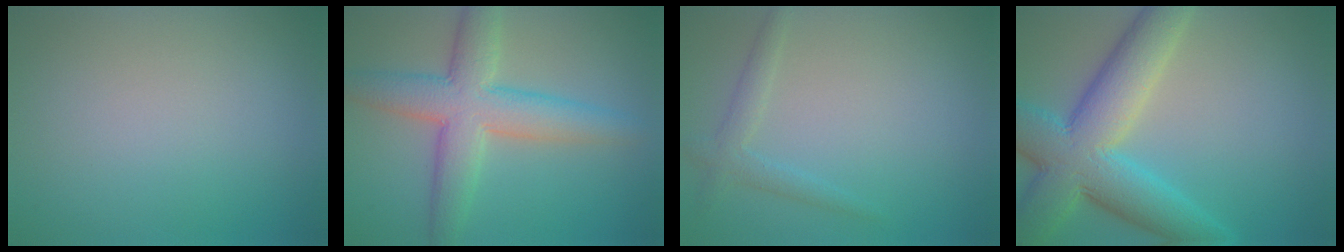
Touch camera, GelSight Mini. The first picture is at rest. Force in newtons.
{"total": 7.0, "press": 7.0, "slide": 0.0}
{"total": 1.8, "press": 1.8, "slide": 0.1}
{"total": 10.2, "press": 10.1, "slide": 0.2}